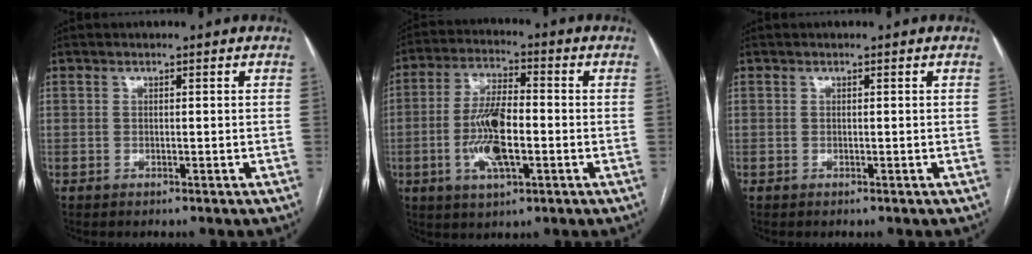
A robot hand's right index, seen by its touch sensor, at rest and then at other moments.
{"total": 10.3, "force": [-2.1, 3.1, 9.7], "torque": [-0.196, 0.002, -0.036]}
{"total": 0.0}